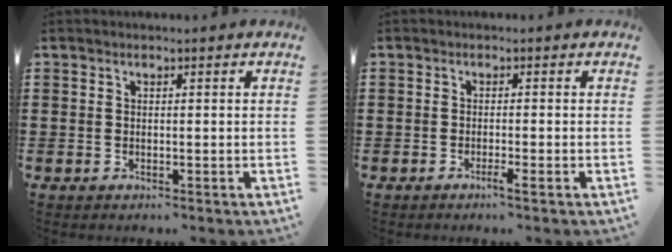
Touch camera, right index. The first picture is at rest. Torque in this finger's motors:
{"motor_torque": [0.60, -0.01, 0.12, 0.01]}